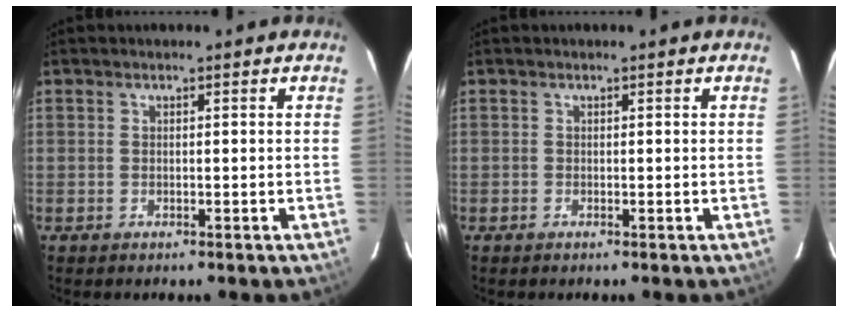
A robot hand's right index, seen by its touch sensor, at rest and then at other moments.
{"total": 0.0}